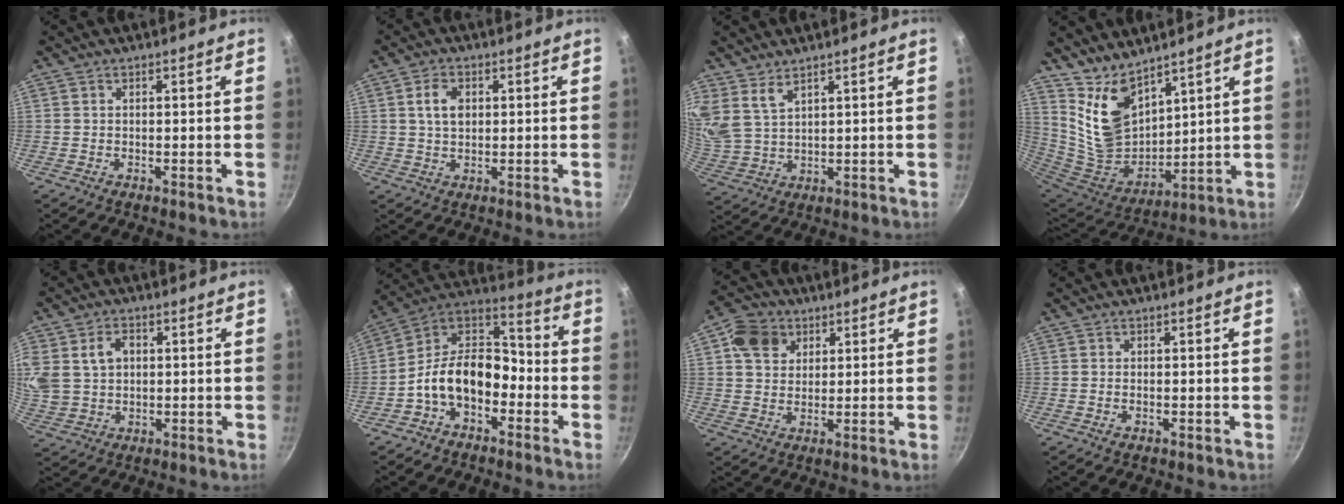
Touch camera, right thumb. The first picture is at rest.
{"total": 4.7, "force": [1.1, 3.2, 3.3], "torque": [-0.046, 0.000, 0.019]}
{"total": 5.5, "force": [4.1, 2.3, 2.9], "torque": [-0.053, -0.031, 0.095]}
{"total": 14.5, "force": [9.7, 7.5, 7.8], "torque": [-0.123, -0.099, 0.204]}
{"total": 13.2, "force": [3.1, 10.4, 7.4], "torque": [-0.158, 0.012, 0.064]}
{"total": 14.7, "force": [-5.2, 9.7, 9.7], "torque": [-0.135, 0.072, -0.115]}
{"total": 7.9, "force": [3.3, 6.3, 3.4], "torque": [-0.032, 0.000, 0.051]}
{"total": 0.9, "force": [-0.3, 0.6, 0.7], "torque": [-0.013, 0.001, -0.005]}